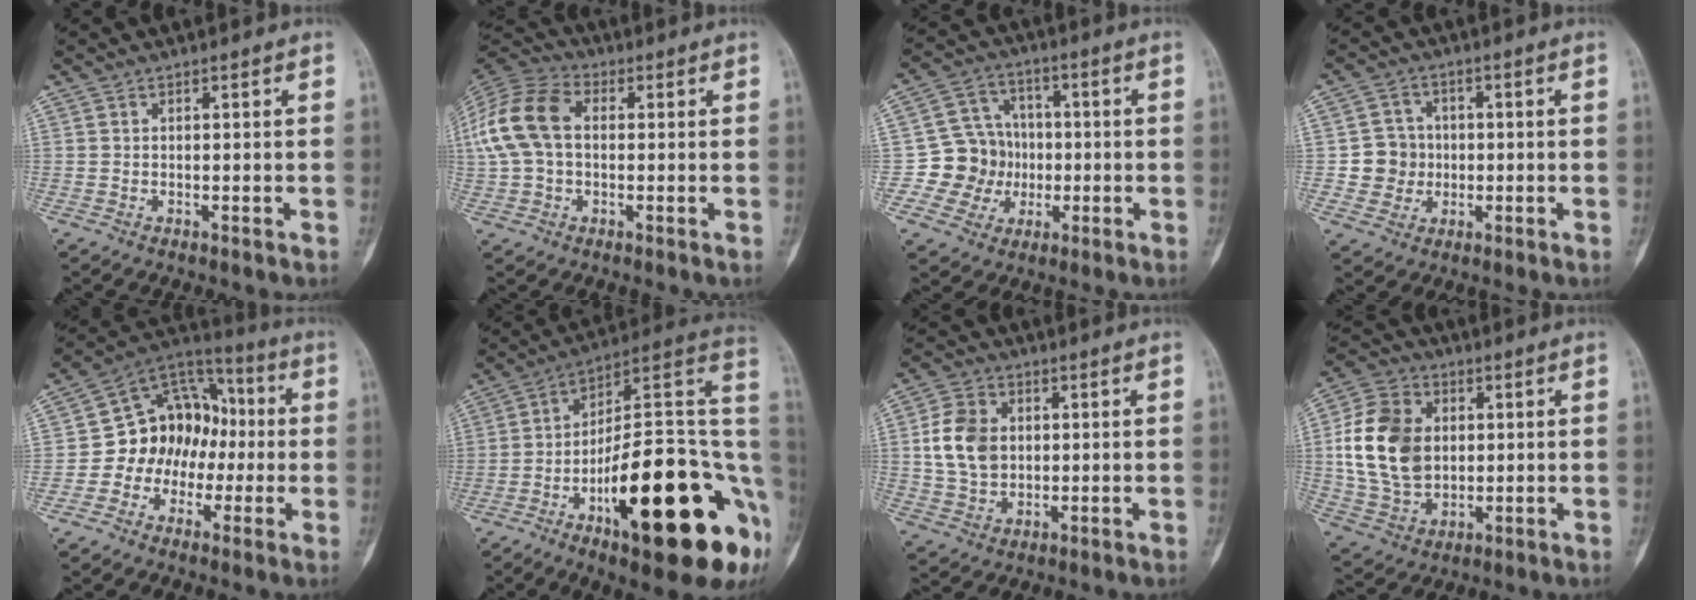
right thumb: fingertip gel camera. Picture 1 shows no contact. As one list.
[{"total": 15.1, "force": [1.5, 10.3, 10.9], "torque": [-0.237, 0.036, 0.024]}, {"total": 10.9, "force": [-1.5, 10.3, 3.2], "torque": [0.001, 0.023, -0.026]}, {"total": 6.5, "force": [-0.5, 6.3, 1.2], "torque": [0.011, 0.012, -0.009]}, {"total": 14.3, "force": [-1.9, 11.8, 7.9], "torque": [-0.077, 0.048, -0.043]}, {"total": 30.3, "force": [-9.0, 9.3, 27.4], "torque": [-0.329, 0.043, -0.129]}, {"total": 10.0, "force": [1.2, 7.8, 6.2], "torque": [-0.097, 0.003, 0.023]}, {"total": 16.6, "force": [1.8, 12.4, 10.8], "torque": [-0.181, 0.003, 0.036]}]